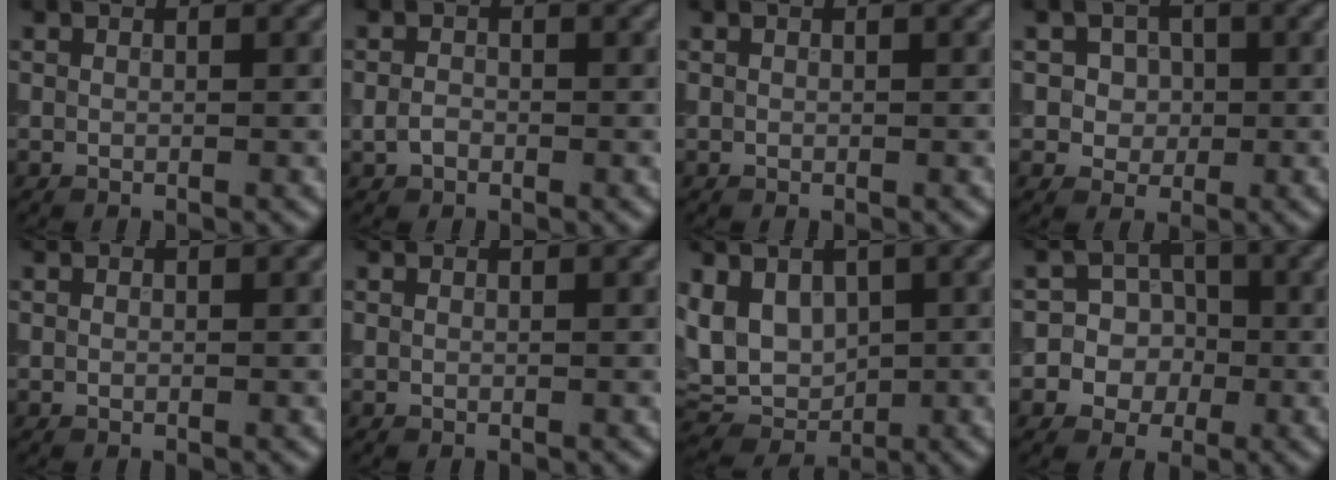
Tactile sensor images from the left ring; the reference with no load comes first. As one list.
[{"total": 1.3, "force": [-0.5, 0.9, 0.7], "torque": [-0.015, 0.001, -0.016]}, {"total": 0.0}, {"total": 3.3, "force": [0.6, 2.8, 1.5], "torque": [-0.020, 0.004, 0.004]}, {"total": 0.0}, {"total": 0.0}, {"total": 5.3, "force": [1.1, 4.0, 3.4], "torque": [-0.075, -0.005, 0.016]}, {"total": 6.3, "force": [-1.6, 6.0, 1.0], "torque": [0.000, 0.019, -0.059]}]